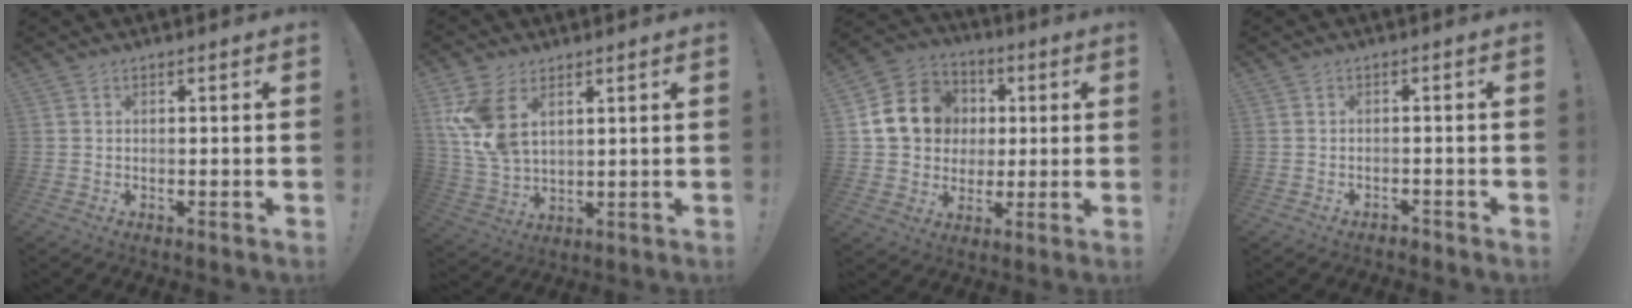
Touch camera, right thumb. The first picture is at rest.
{"total": 11.6, "force": [4.9, 7.0, 7.8], "torque": [-0.157, -0.015, 0.098]}
{"total": 15.4, "force": [2.6, 13.6, 6.6], "torque": [-0.085, 0.010, 0.067]}
{"total": 1.4, "force": [-1.4, 0.3, 0.1], "torque": [-0.005, 0.005, -0.025]}